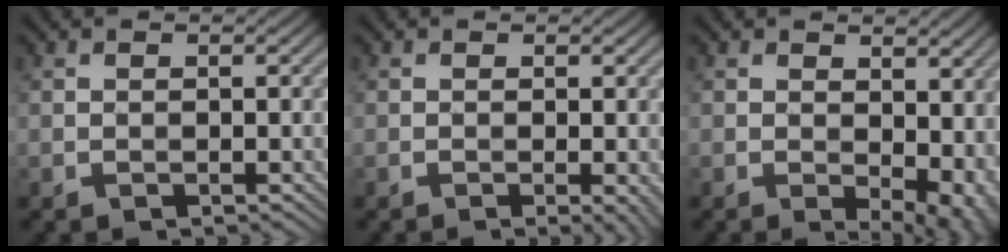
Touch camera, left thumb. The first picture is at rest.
{"total": 1.7, "force": [-0.4, 0.2, 1.6], "torque": [-0.024, -0.001, -0.009]}
{"total": 8.0, "force": [0.2, 4.5, 6.7], "torque": [-0.074, -0.008, 0.020]}